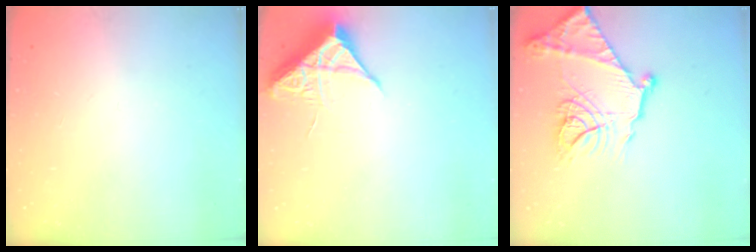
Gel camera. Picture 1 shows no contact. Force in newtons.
{"total": 6.4, "press": 6.4, "slide": 0.4}
{"total": 20.7, "press": 20.6, "slide": 2.0}